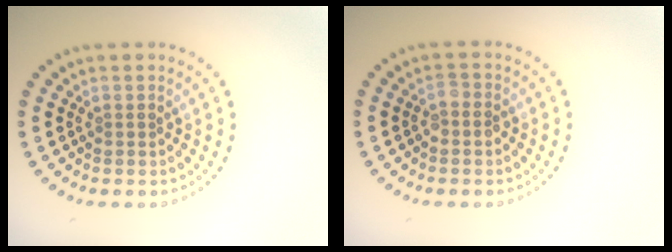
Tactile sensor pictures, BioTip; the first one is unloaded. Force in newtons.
{"total": 1.1, "press": 1.0, "slide": 0.5}